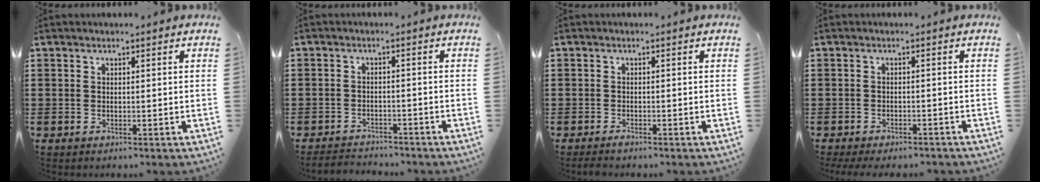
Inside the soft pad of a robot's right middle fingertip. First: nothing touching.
{"total": 2.5, "force": [-2.5, 0.5, -0.3], "torque": [-0.003, -0.001, -0.056]}
{"total": 0.8, "force": [-0.7, 0.1, 0.4], "torque": [-0.011, -0.006, -0.012]}
{"total": 1.6, "force": [-1.5, 0.2, 0.2], "torque": [-0.008, -0.002, -0.032]}